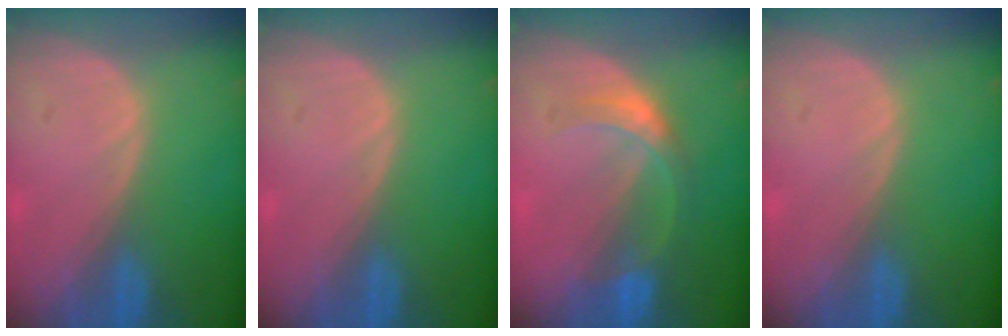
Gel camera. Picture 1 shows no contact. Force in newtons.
{"total": 0.0}
{"total": 5.3, "press": 4.9, "slide": 2.1}
{"total": 0.0}